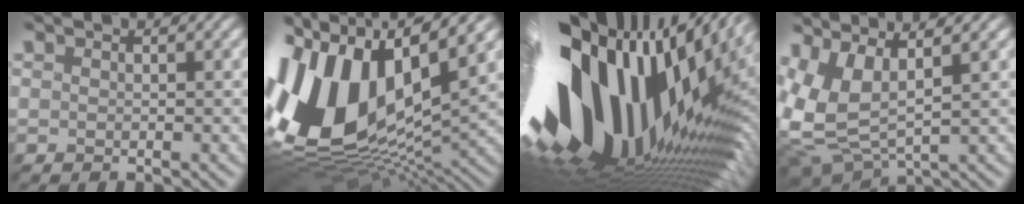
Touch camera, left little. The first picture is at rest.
{"total": 16.6, "force": [2.3, 9.7, 13.2], "torque": [-0.292, 0.015, 0.028]}
{"total": 19.2, "force": [1.3, 10.6, 15.9], "torque": [-0.276, -0.026, 0.020]}
{"total": 7.1, "force": [1.7, 3.2, 6.1], "torque": [-0.150, 0.005, 0.031]}